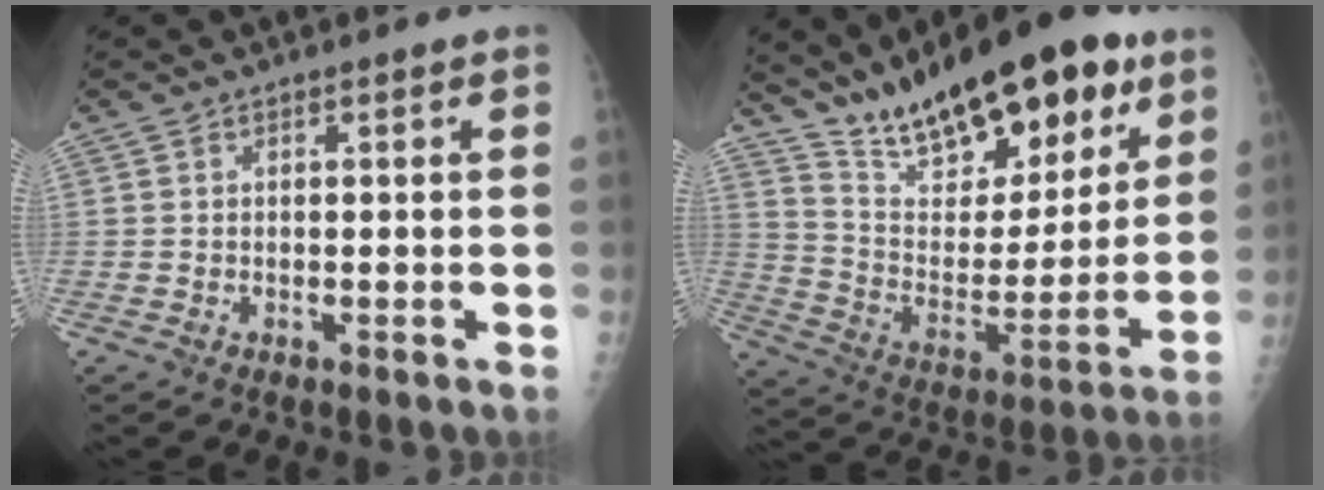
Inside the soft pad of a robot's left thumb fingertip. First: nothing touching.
{"total": 25.7, "force": [17.5, 9.8, 16.0], "torque": [-0.213, -0.068, 0.292]}